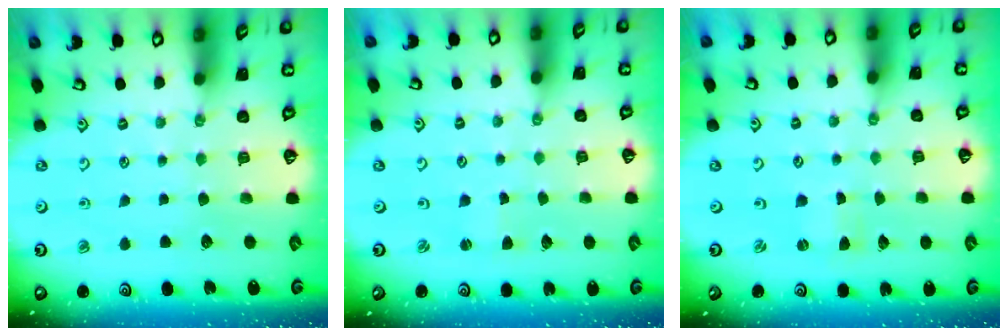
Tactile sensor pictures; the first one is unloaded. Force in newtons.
{"total": 1.0, "press": 1.0, "slide": 0.2}
{"total": 0.0}